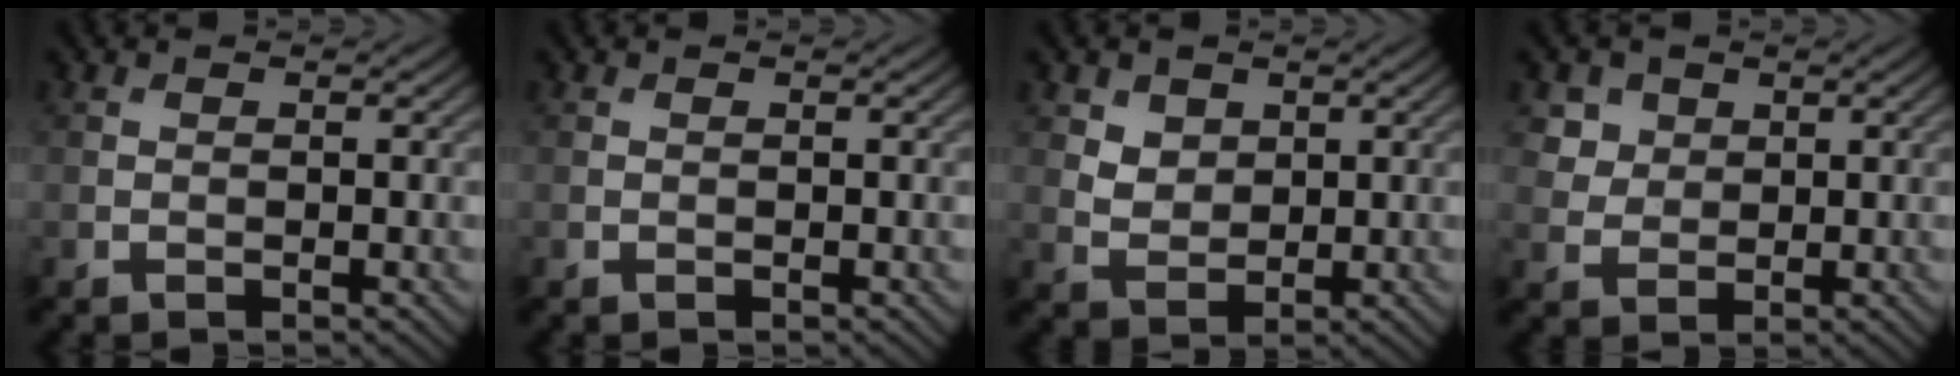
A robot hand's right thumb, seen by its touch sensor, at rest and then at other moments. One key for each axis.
{"total": 0.0}
{"total": 3.2, "fx": 1.8, "fy": 2.4, "fz": 1.2, "tx": -0.038, "ty": -0.015, "tz": 0.039}
{"total": 3.6, "fx": 1.9, "fy": 2.9, "fz": 1.0, "tx": -0.035, "ty": -0.015, "tz": 0.051}